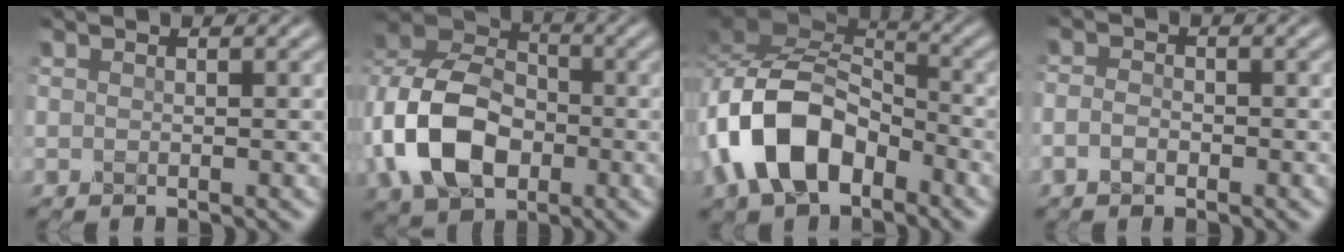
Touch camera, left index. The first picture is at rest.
{"total": 10.6, "force": [-2.8, 7.2, 7.2], "torque": [-0.167, 0.001, -0.063]}
{"total": 9.0, "force": [-4.1, 5.2, 6.1], "torque": [-0.124, 0.013, -0.084]}
{"total": 1.3, "force": [-0.9, 0.6, 0.7], "torque": [-0.018, 0.005, -0.023]}